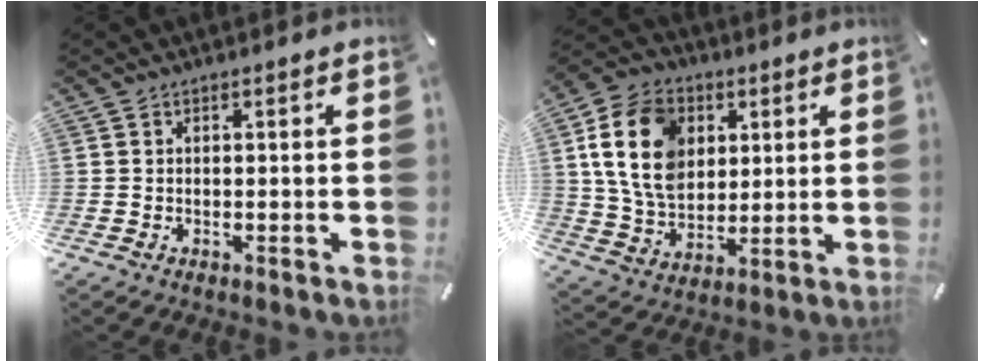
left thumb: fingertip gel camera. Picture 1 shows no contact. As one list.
[{"total": 16.1, "force": [4.2, 12.4, 9.4], "torque": [-0.190, 0.004, 0.076]}]